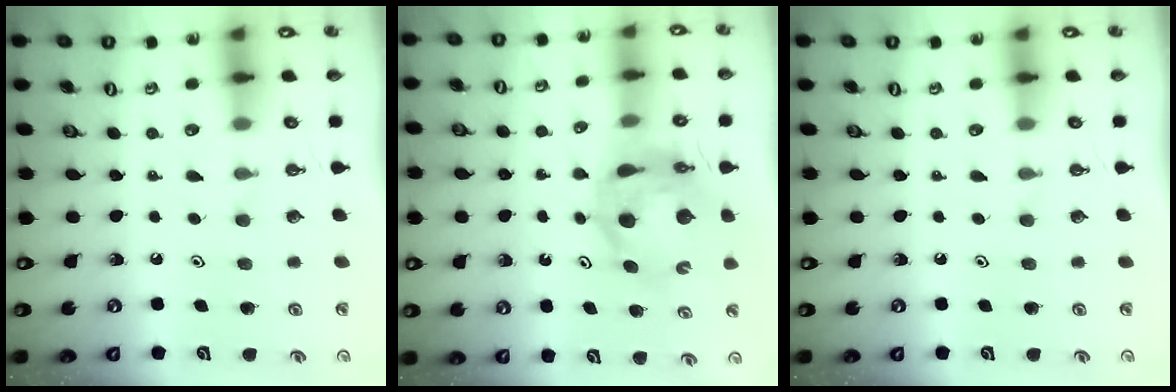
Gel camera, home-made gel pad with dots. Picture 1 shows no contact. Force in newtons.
{"total": 9.9, "press": 9.8, "slide": 1.2}
{"total": 0.0}